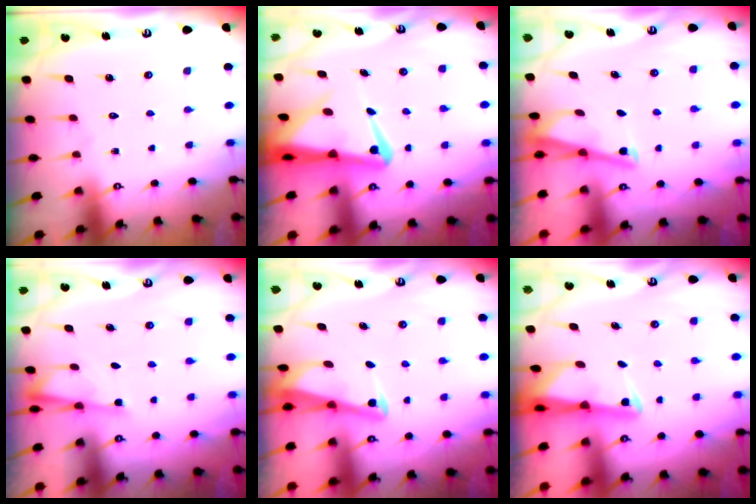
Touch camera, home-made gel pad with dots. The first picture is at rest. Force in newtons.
{"total": 6.0, "press": 5.9, "slide": 1.0}
{"total": 2.9, "press": 2.9, "slide": 0.2}
{"total": 2.5, "press": 2.4, "slide": 0.4}
{"total": 2.7, "press": 2.7, "slide": 0.3}
{"total": 2.2, "press": 2.2, "slide": 0.5}